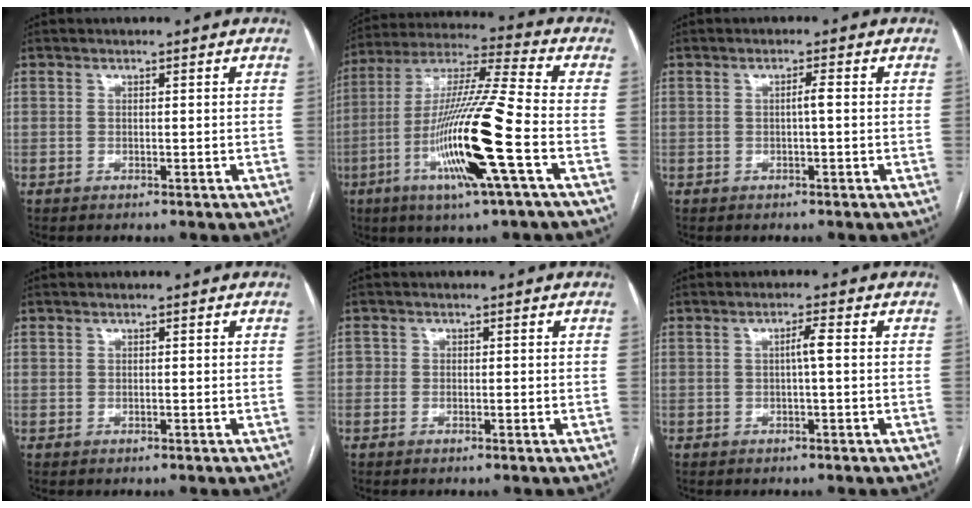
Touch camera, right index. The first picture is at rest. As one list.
[{"total": 18.5, "force": [-5.9, -0.3, 17.5], "torque": [-0.347, -0.016, -0.116]}, {"total": 1.3, "force": [-0.1, -0.1, 1.3], "torque": [-0.022, 0.002, -0.002]}, {"total": 0.0}, {"total": 1.4, "force": [-0.3, 1.1, 0.8], "torque": [-0.007, 0.003, -0.008]}, {"total": 2.1, "force": [0.0, 0.0, 2.1], "torque": [-0.035, 0.003, 0.001]}]